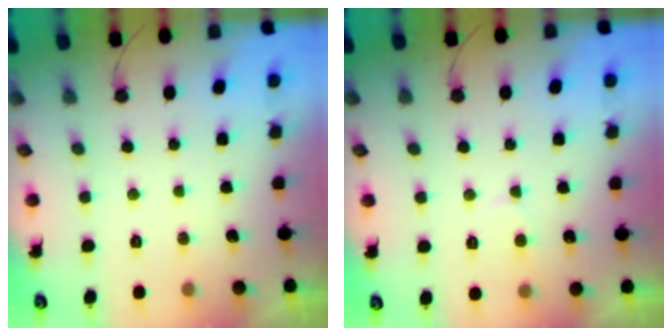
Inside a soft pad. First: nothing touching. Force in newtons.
{"total": 3.5, "press": 3.5, "slide": 0.3}